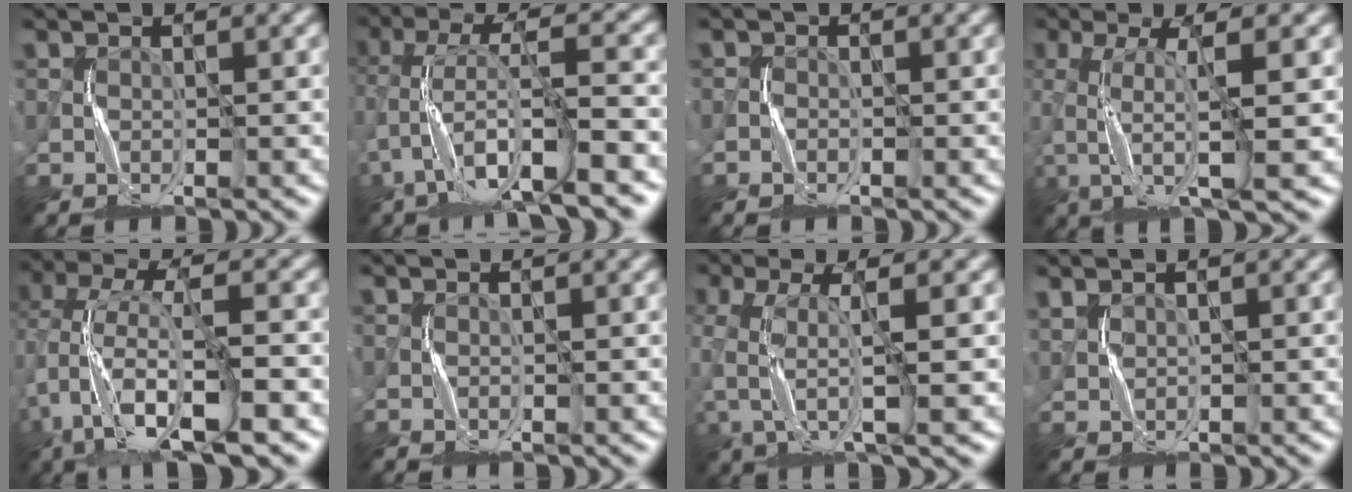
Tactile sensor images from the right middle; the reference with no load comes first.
{"total": 8.6, "force": [-4.9, 1.8, 6.9], "torque": [-0.127, 0.013, -0.095]}
{"total": 1.1, "force": [-0.8, 0.7, 0.0], "torque": [0.003, 0.004, -0.017]}
{"total": 5.7, "force": [-0.5, 1.4, 5.5], "torque": [-0.107, 0.002, -0.005]}
{"total": 9.5, "force": [-4.9, 3.2, 7.4], "torque": [-0.137, 0.008, -0.097]}
{"total": 0.0}
{"total": 5.1, "force": [-1.2, 1.6, 4.7], "torque": [-0.117, 0.000, -0.024]}
{"total": 1.2, "force": [1.0, 0.6, 0.2], "torque": [-0.010, 0.000, 0.026]}